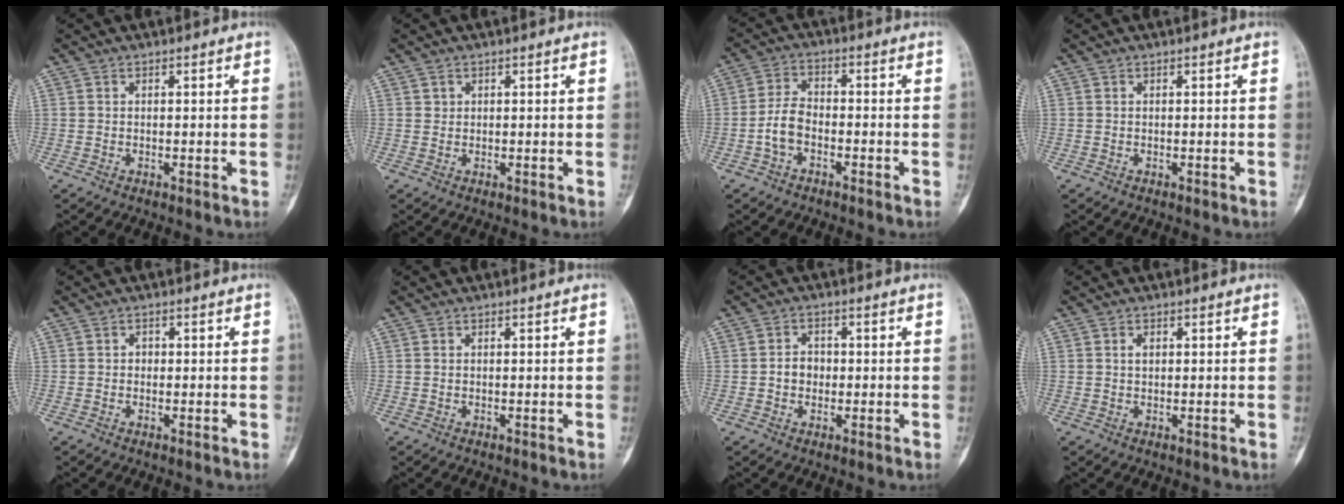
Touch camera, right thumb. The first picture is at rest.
{"total": 0.8, "force": [0.4, 0.6, 0.1], "torque": [0.009, 0.001, 0.005]}
{"total": 5.3, "force": [-2.1, 3.3, 3.7], "torque": [-0.070, 0.024, -0.048]}
{"total": 0.0}
{"total": 1.0, "force": [0.0, 0.9, 0.5], "torque": [0.002, 0.004, -0.005]}
{"total": 0.0}
{"total": 3.5, "force": [-0.4, 2.9, 1.8], "torque": [-0.015, 0.011, -0.012]}
{"total": 1.3, "force": [0.4, 0.9, 0.9], "torque": [-0.010, 0.001, 0.006]}